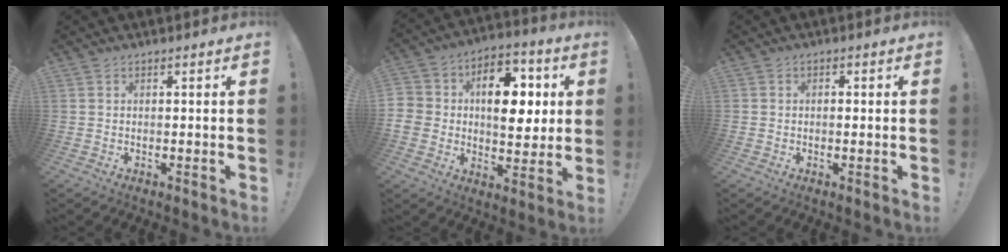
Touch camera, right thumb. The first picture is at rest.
{"total": 15.9, "force": [2.1, 11.4, 10.8], "torque": [-0.146, 0.007, 0.042]}
{"total": 1.0, "force": [-0.7, 0.6, 0.4], "torque": [-0.011, 0.005, -0.011]}